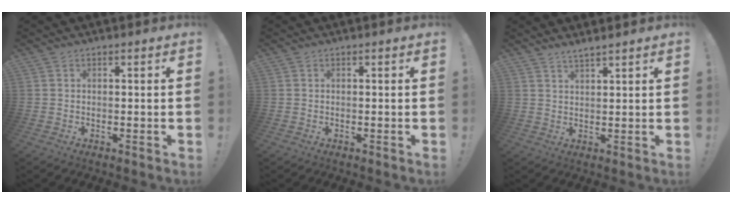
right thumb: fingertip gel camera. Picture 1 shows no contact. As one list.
[{"total": 0.0}, {"total": 2.8, "force": [2.6, -0.2, 1.1], "torque": [-0.025, -0.018, 0.047]}]